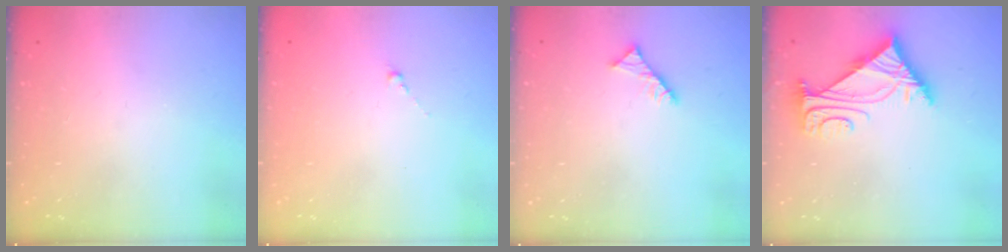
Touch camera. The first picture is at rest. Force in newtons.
{"total": 0.0}
{"total": 2.9, "press": 2.9, "slide": 0.4}
{"total": 5.8, "press": 5.7, "slide": 0.9}